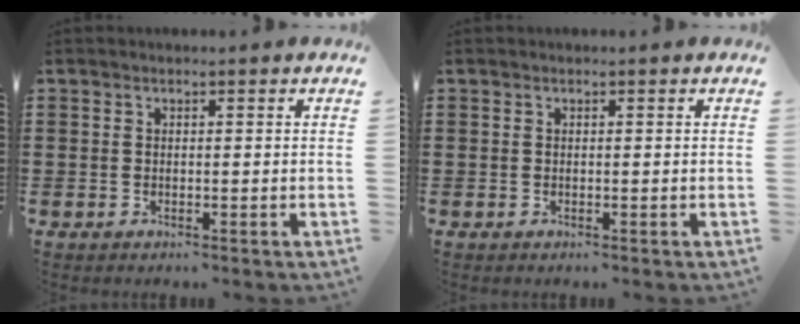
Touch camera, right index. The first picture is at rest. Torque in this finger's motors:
{"motor_torque": [0.00, 0.00, 0.00, 0.00]}